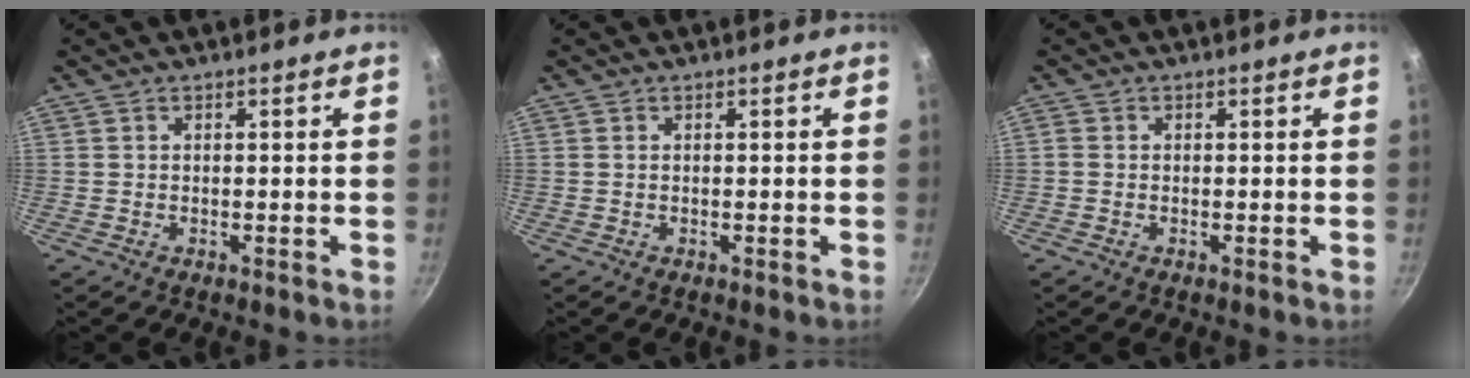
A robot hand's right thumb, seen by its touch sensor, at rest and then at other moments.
{"total": 0.0}
{"total": 0.8, "force": [-0.1, 0.7, 0.4], "torque": [-0.009, 0.003, -0.004]}